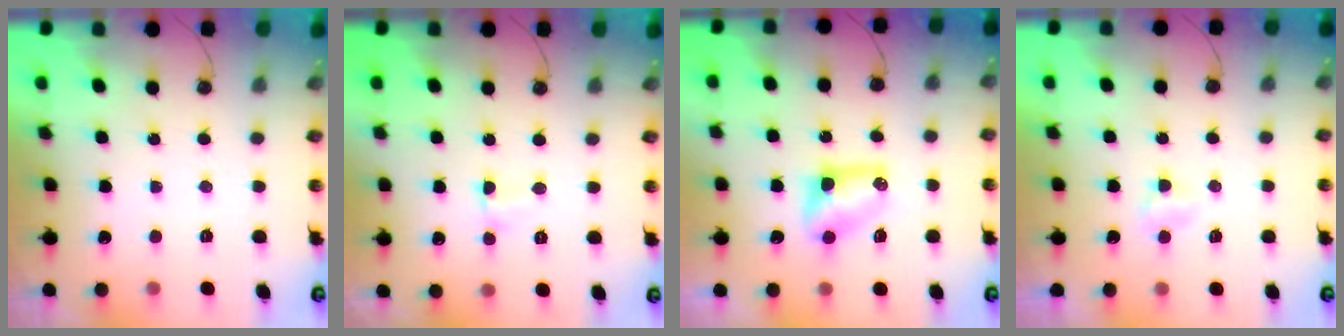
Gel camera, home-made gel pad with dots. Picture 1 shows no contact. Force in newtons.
{"total": 1.4, "press": 1.4, "slide": 0.4}
{"total": 6.0, "press": 6.0, "slide": 0.8}
{"total": 2.2, "press": 2.2, "slide": 0.3}